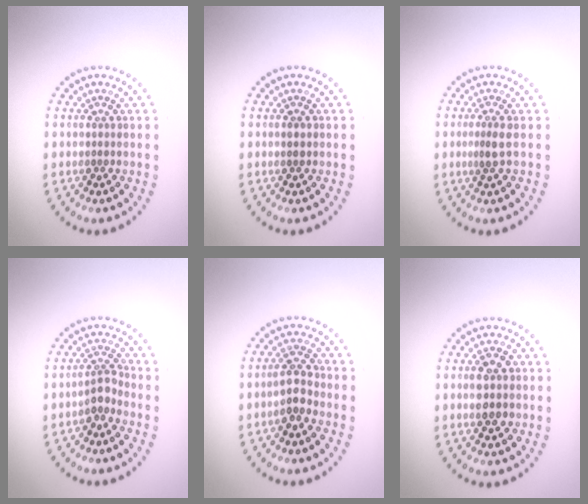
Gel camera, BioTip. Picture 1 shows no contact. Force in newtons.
{"total": 0.8, "press": 0.8, "slide": 0.2}
{"total": 1.6, "press": 1.3, "slide": 1.0}
{"total": 2.1, "press": 1.6, "slide": 1.3}
{"total": 2.7, "press": 2.6, "slide": 0.7}
{"total": 3.0, "press": 3.0, "slide": 0.1}